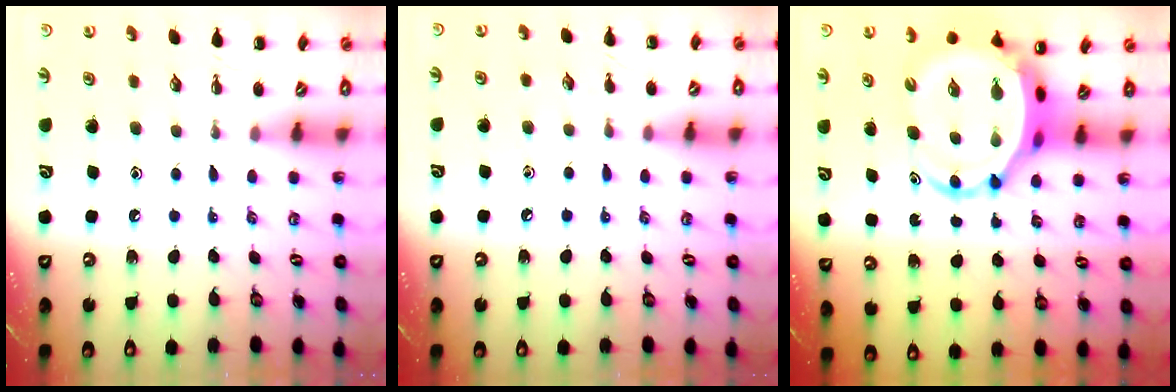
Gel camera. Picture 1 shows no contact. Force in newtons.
{"total": 4.9, "press": 4.5, "slide": 1.7}
{"total": 7.7, "press": 7.4, "slide": 2.1}